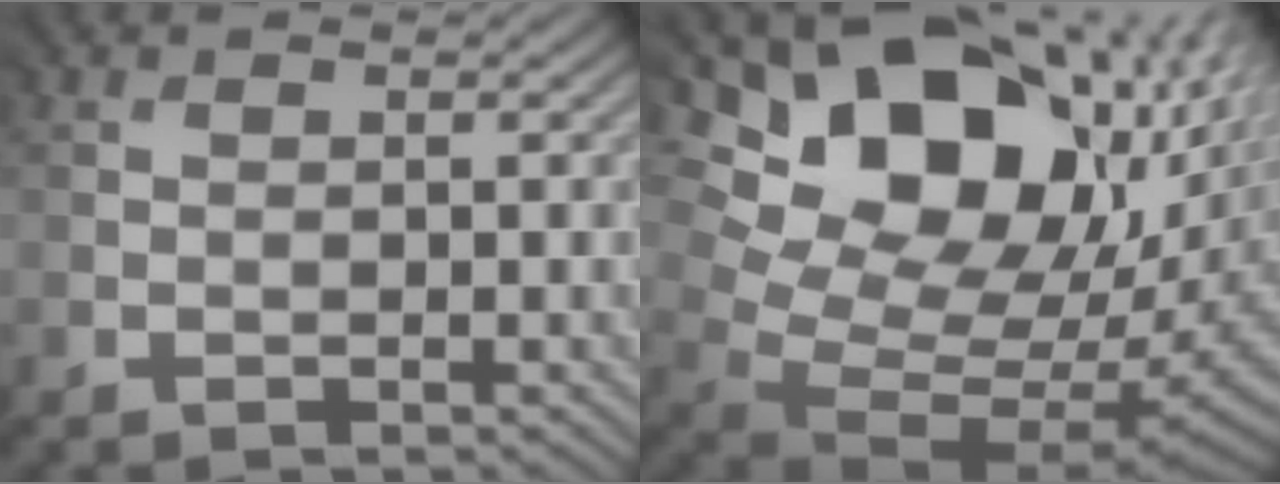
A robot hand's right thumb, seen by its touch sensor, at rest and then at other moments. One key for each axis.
{"total": 20.6, "fx": 8.1, "fy": 13.2, "fz": 13.5, "tx": -0.239, "ty": 0.045, "tz": 0.159}